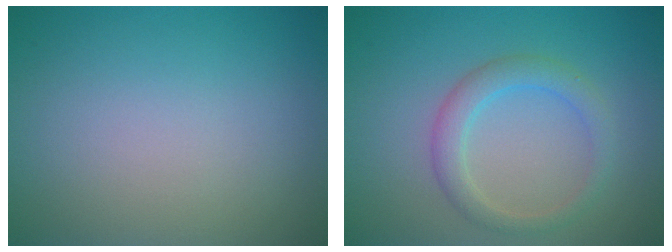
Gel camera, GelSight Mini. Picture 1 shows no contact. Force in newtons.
{"total": 2.7, "press": 2.7, "slide": 0.1}